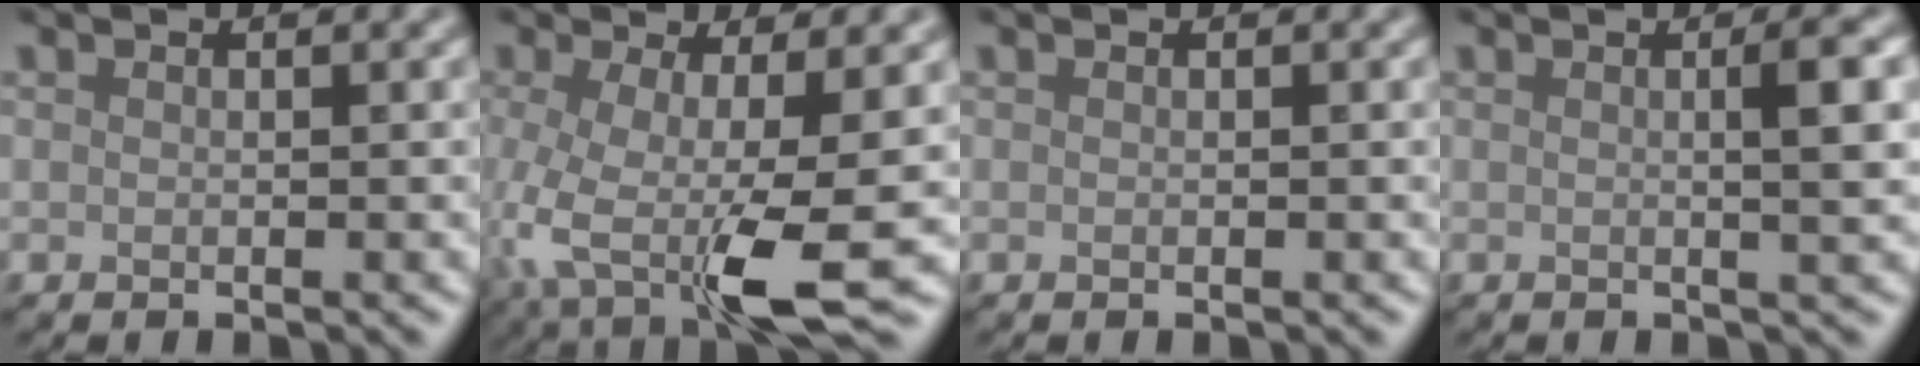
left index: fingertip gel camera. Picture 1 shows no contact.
{"total": 9.0, "force": [-2.1, 2.5, 8.4], "torque": [-0.165, -0.022, -0.034]}
{"total": 0.0}
{"total": 3.5, "force": [0.3, 0.9, 3.4], "torque": [-0.042, 0.006, -0.003]}